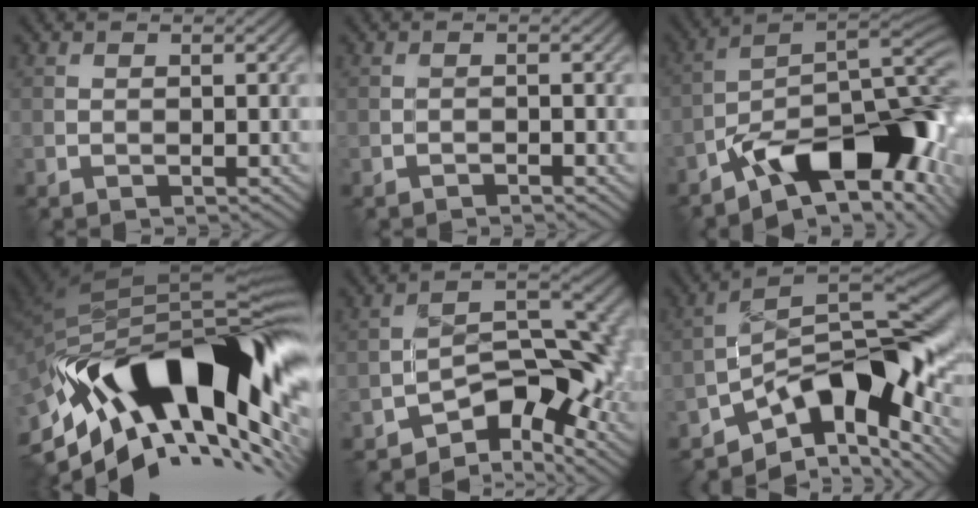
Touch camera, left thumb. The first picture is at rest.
{"total": 0.6, "force": [-0.6, 0.1, 0.2], "torque": [-0.003, 0.002, -0.011]}
{"total": 14.2, "force": [-7.2, 5.6, 10.8], "torque": [-0.164, -0.009, -0.129]}
{"total": 19.5, "force": [-5.8, 8.4, 16.6], "torque": [-0.273, 0.009, -0.107]}
{"total": 10.5, "force": [-5.7, 4.9, 7.3], "torque": [-0.090, -0.005, -0.104]}
{"total": 12.9, "force": [-6.8, 5.5, 9.5], "torque": [-0.139, -0.001, -0.130]}